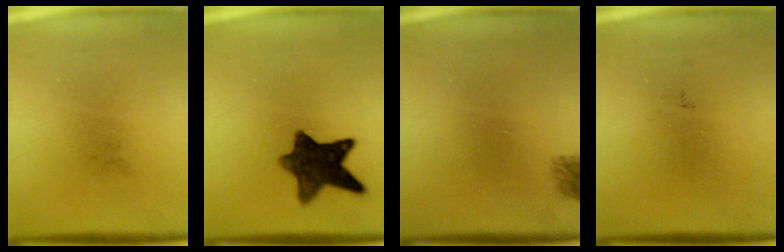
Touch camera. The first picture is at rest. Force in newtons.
{"total": 9.8}
{"total": 1.6}
{"total": 0.0}